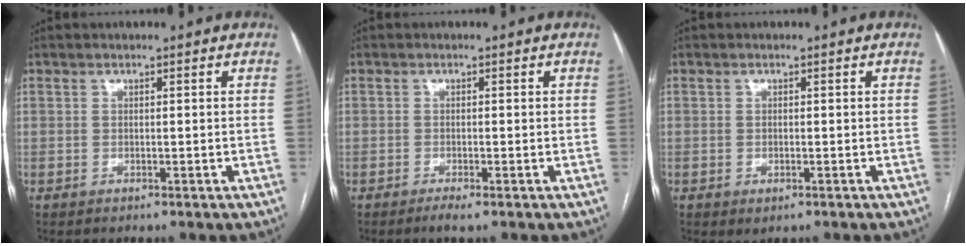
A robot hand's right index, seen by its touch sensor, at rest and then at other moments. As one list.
[{"total": 1.5, "force": [-1.0, 0.0, 1.1], "torque": [-0.021, -0.003, -0.019]}, {"total": 1.3, "force": [-0.5, 0.6, 1.0], "torque": [-0.016, -0.003, 0.001]}]